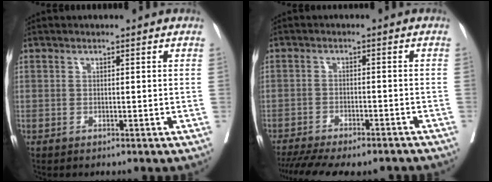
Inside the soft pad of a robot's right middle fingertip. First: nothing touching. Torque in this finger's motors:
{"motor_torque": [0.66, -0.75, 0.28, 0.07]}